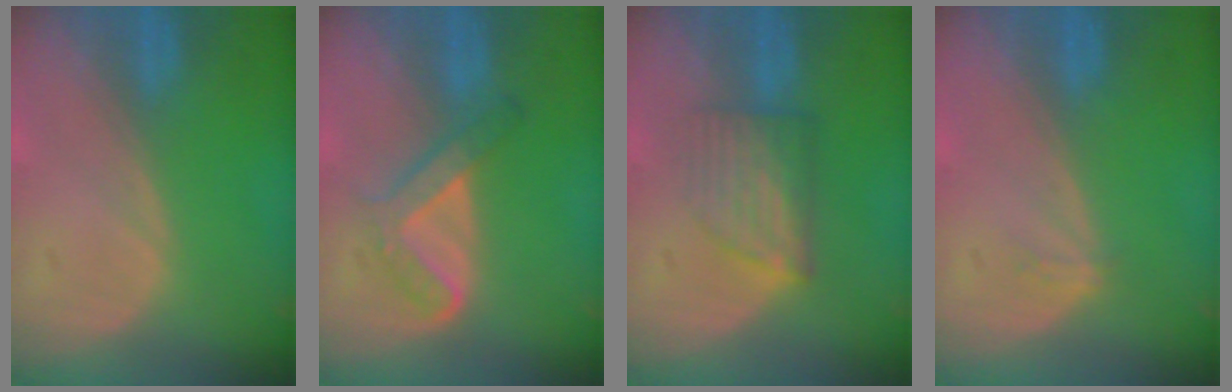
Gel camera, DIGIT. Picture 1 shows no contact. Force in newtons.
{"total": 4.9, "press": 4.8, "slide": 1.0}
{"total": 6.1, "press": 5.5, "slide": 2.6}
{"total": 1.2, "press": 0.8, "slide": 0.8}